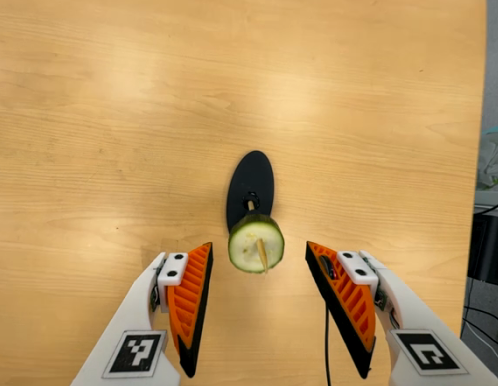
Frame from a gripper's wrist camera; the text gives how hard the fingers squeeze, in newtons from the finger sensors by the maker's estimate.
{"total": 0.0}